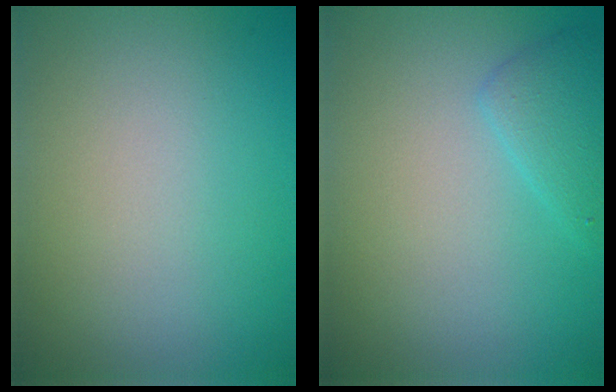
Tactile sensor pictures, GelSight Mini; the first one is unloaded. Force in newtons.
{"total": 1.9, "press": 1.9, "slide": 0.1}